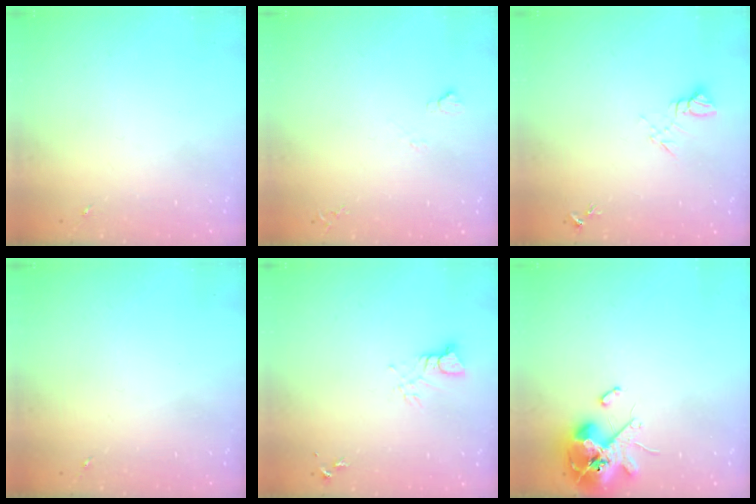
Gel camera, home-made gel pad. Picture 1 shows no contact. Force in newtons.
{"total": 4.0, "press": 4.0, "slide": 0.6}
{"total": 5.8, "press": 5.7, "slide": 0.7}
{"total": 0.0}
{"total": 3.6, "press": 3.6, "slide": 0.3}
{"total": 13.9, "press": 13.7, "slide": 2.2}